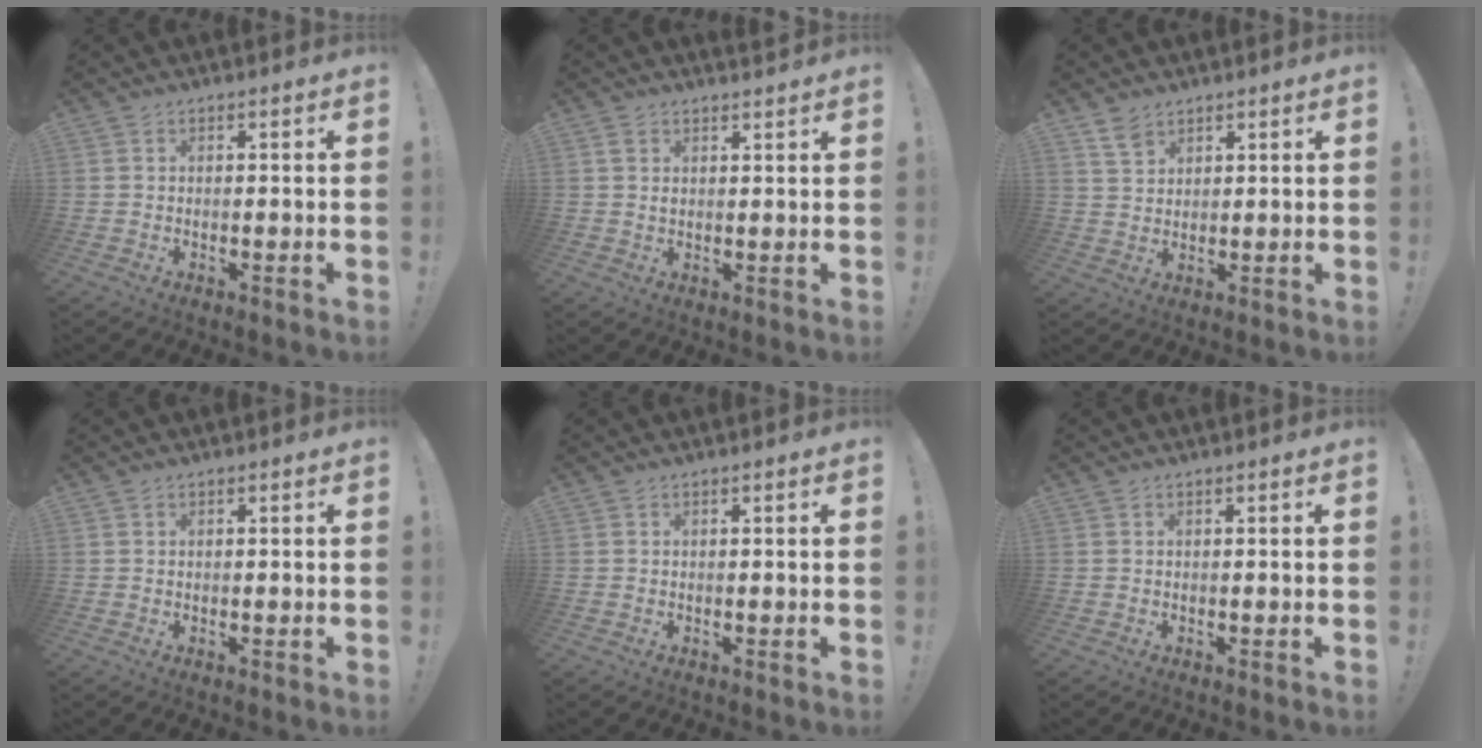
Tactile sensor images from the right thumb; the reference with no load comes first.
{"total": 1.8, "force": [1.6, 0.5, 0.6], "torque": [-0.001, -0.013, 0.028]}
{"total": 4.4, "force": [3.4, 2.4, 1.5], "torque": [-0.020, -0.020, 0.064]}
{"total": 0.0}
{"total": 0.0}
{"total": 0.0}